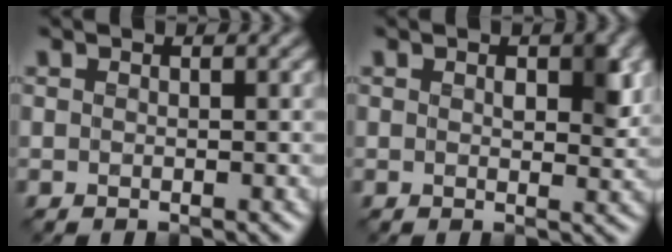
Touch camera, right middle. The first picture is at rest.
{"total": 2.9, "force": [0.7, 1.4, 2.4], "torque": [-0.031, -0.003, 0.014]}